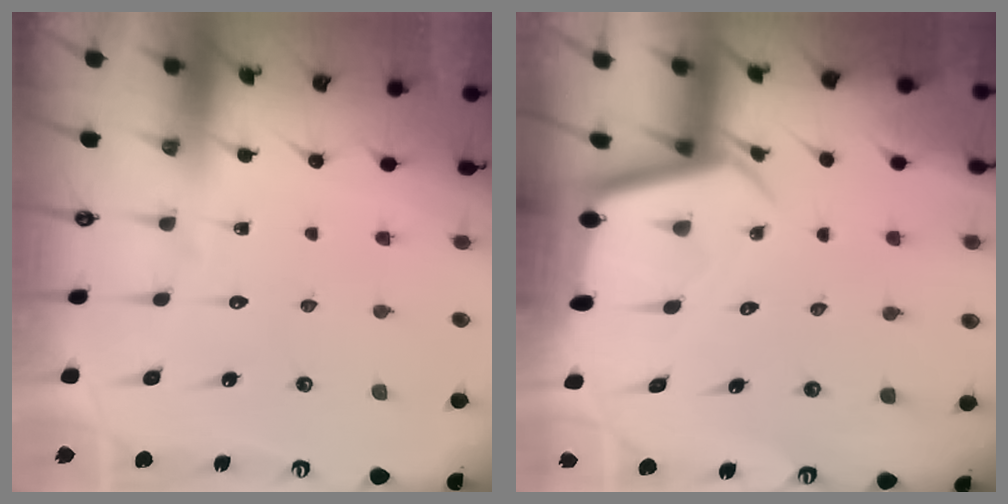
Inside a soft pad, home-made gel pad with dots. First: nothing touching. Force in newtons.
{"total": 3.0, "press": 3.0, "slide": 0.1}